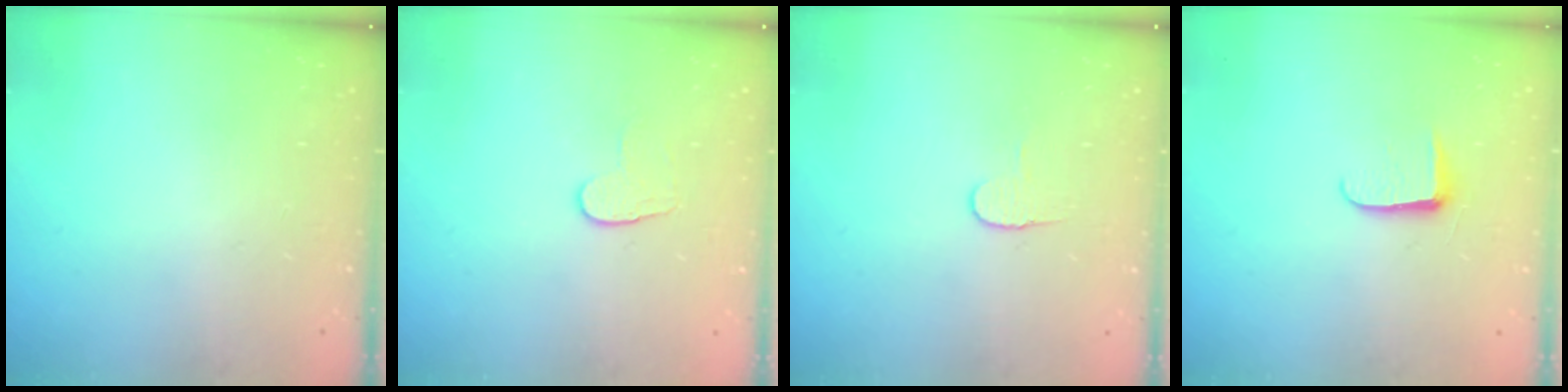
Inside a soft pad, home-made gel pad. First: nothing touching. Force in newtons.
{"total": 6.2, "press": 6.1, "slide": 0.5}
{"total": 5.4, "press": 5.4, "slide": 0.5}
{"total": 5.4, "press": 5.4, "slide": 0.7}